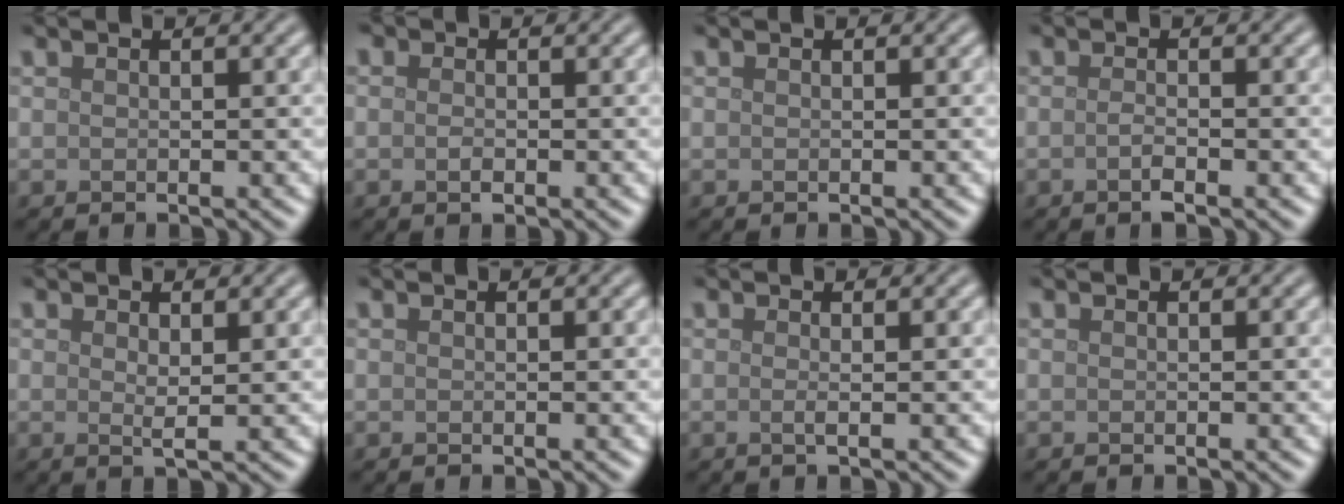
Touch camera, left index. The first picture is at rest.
{"total": 1.1, "force": [-0.2, 0.7, 0.8], "torque": [-0.017, 0.000, -0.006]}
{"total": 0.0}
{"total": 1.3, "force": [-0.6, 0.3, 1.2], "torque": [-0.022, -0.001, -0.013]}
{"total": 1.1, "force": [0.4, 0.2, 1.0], "torque": [-0.019, -0.003, 0.005]}
{"total": 0.0}
{"total": 1.0, "force": [-0.1, 0.3, 1.0], "torque": [-0.014, -0.002, -0.005]}
{"total": 0.0}